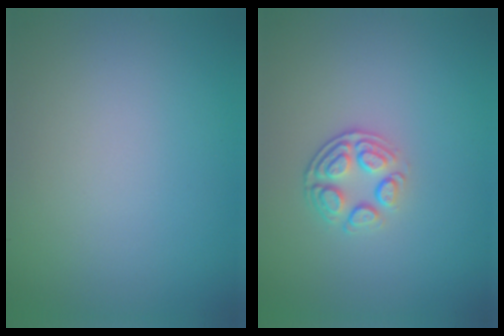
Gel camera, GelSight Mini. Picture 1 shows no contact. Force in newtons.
{"total": 3.0, "press": 2.3, "slide": 1.9}